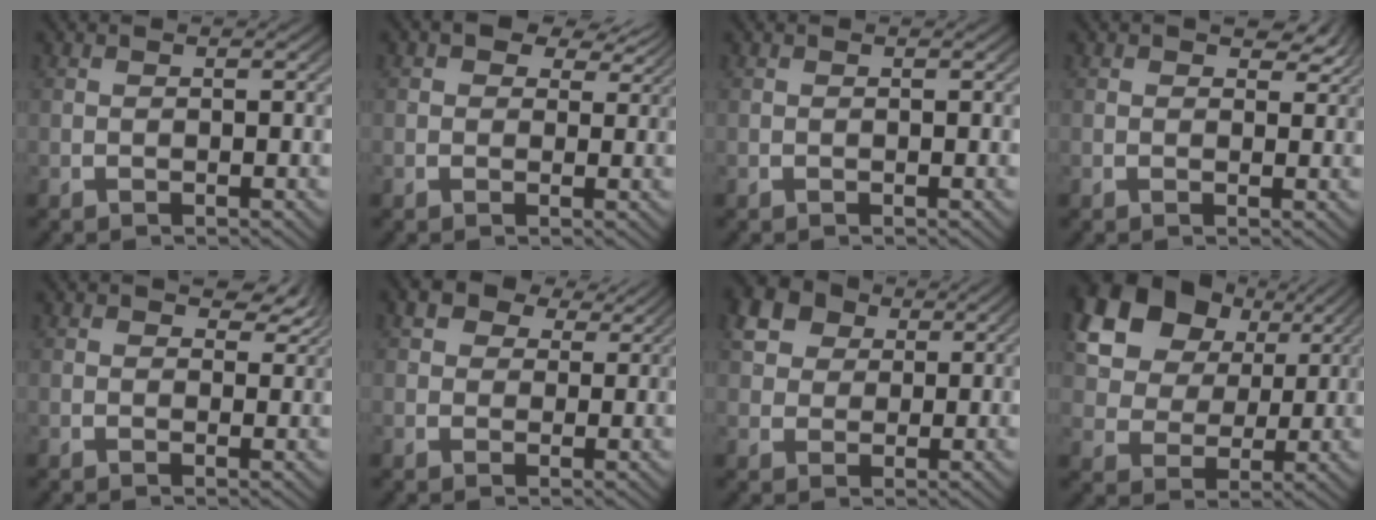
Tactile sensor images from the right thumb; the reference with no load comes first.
{"total": 3.7, "force": [2.4, 2.1, 1.9], "torque": [-0.020, 0.010, 0.031]}
{"total": 0.0}
{"total": 2.4, "force": [1.9, 1.0, 1.1], "torque": [-0.007, 0.003, 0.028]}
{"total": 2.9, "force": [2.1, 1.3, 1.5], "torque": [-0.014, 0.006, 0.030]}
{"total": 5.2, "force": [3.4, 3.2, 2.5], "torque": [-0.041, 0.007, 0.052]}
{"total": 8.0, "force": [3.5, 6.2, 3.7], "torque": [-0.083, -0.002, 0.057]}
{"total": 12.9, "force": [5.1, 9.3, 7.3], "torque": [-0.168, -0.008, 0.089]}